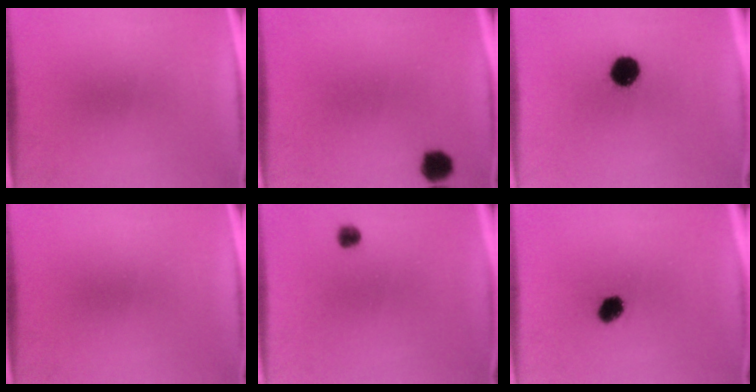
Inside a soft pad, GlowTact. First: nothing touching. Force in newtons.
{"total": 3.9}
{"total": 8.3}
{"total": 0.0}
{"total": 2.4}
{"total": 2.6}